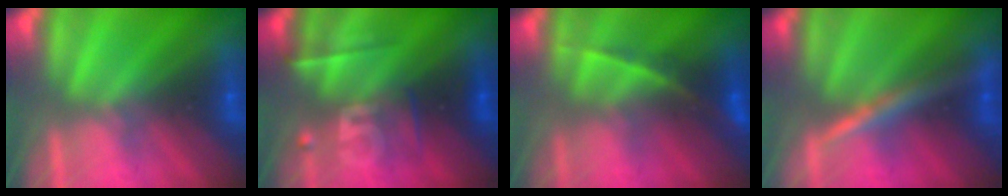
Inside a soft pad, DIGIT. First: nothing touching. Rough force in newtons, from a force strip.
{"total": 2.4}
{"total": 2.4}
{"total": 2.5}